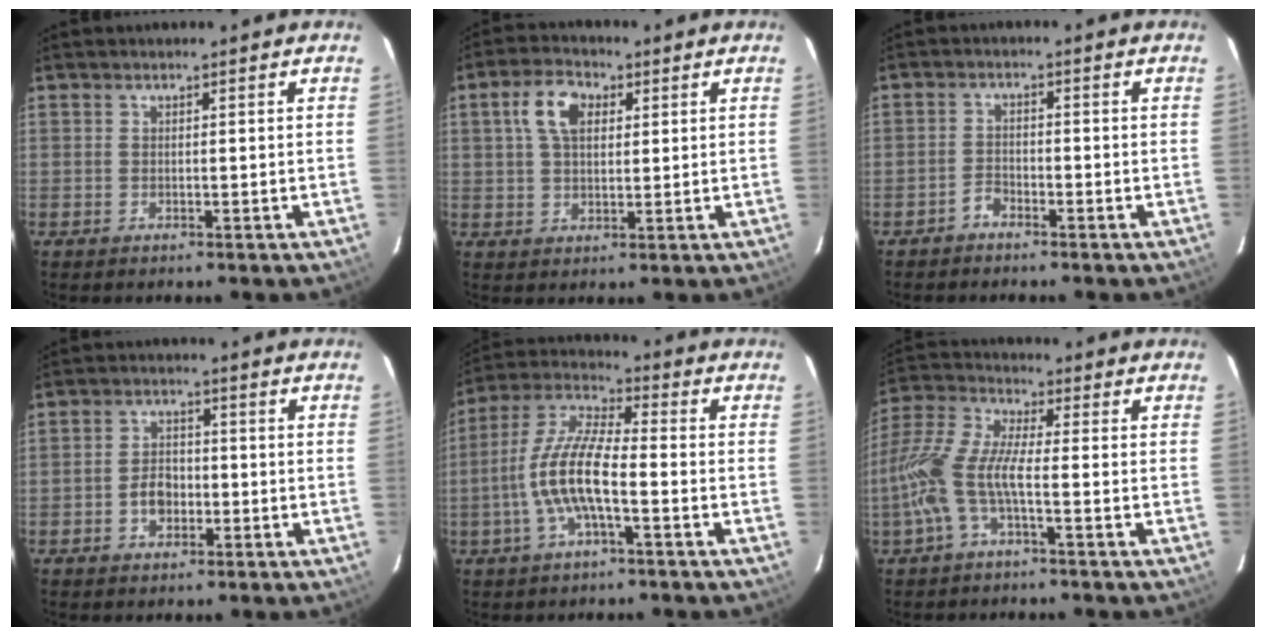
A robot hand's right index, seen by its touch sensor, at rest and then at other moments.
{"total": 7.0, "force": [2.3, 4.2, 5.1], "torque": [-0.097, 0.021, 0.042]}
{"total": 2.1, "force": [-1.9, 0.8, 0.4], "torque": [-0.007, 0.004, -0.037]}
{"total": 4.5, "force": [-1.6, 3.2, 2.7], "torque": [-0.054, 0.010, -0.025]}
{"total": 11.8, "force": [-3.3, 3.0, 10.9], "torque": [-0.228, 0.004, -0.066]}
{"total": 10.8, "force": [-3.4, 2.2, 10.0], "torque": [-0.223, 0.002, -0.071]}